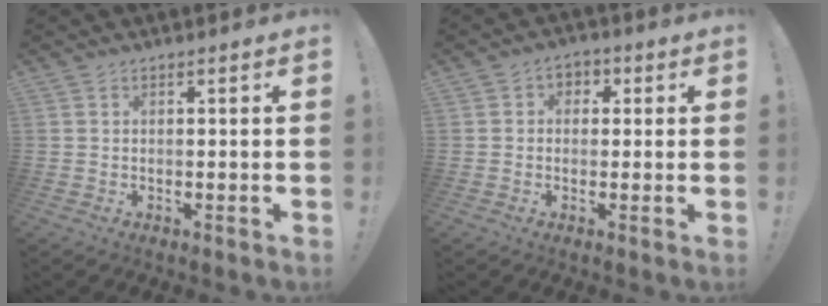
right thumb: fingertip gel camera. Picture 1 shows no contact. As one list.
[{"total": 3.4, "force": [-0.5, 3.0, 1.3], "torque": [-0.014, 0.006, -0.011]}]